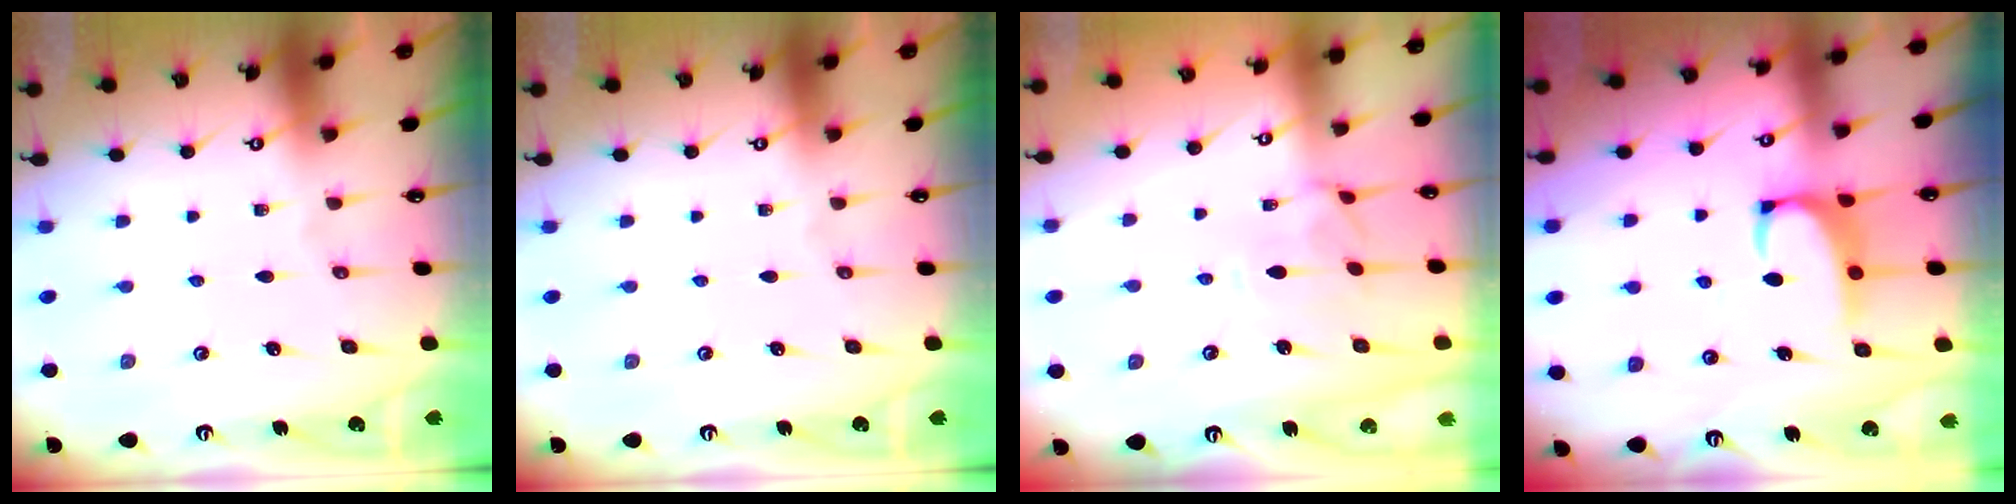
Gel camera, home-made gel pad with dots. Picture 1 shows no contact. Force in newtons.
{"total": 0.0}
{"total": 2.2, "press": 2.1, "slide": 0.5}
{"total": 2.5, "press": 2.3, "slide": 0.8}